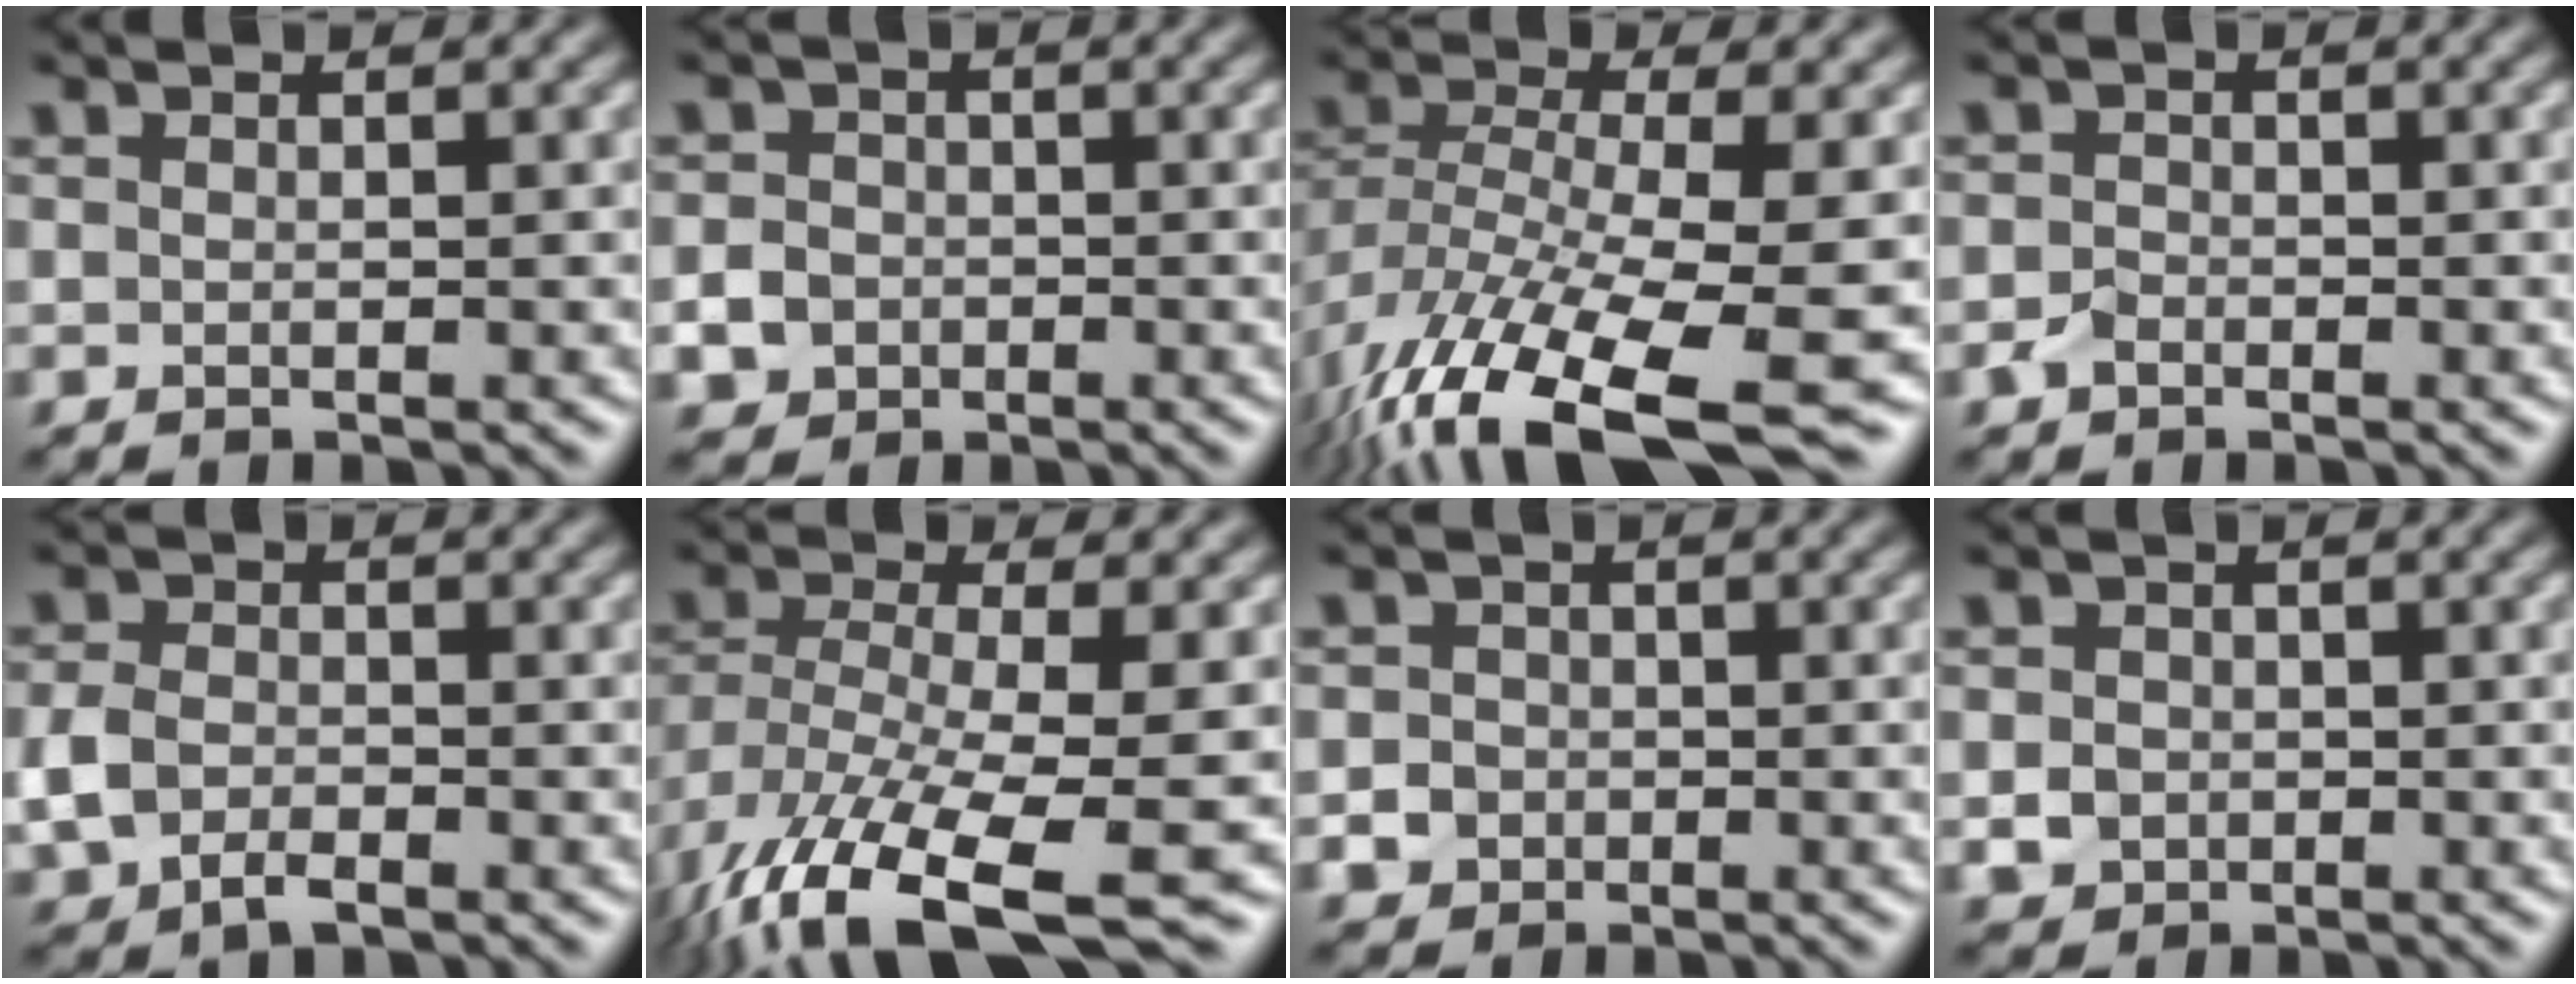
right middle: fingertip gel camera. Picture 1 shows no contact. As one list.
[{"total": 4.7, "force": [-2.1, 3.9, 1.4], "torque": [-0.013, -0.007, -0.051]}, {"total": 13.8, "force": [-7.3, 4.7, 10.7], "torque": [-0.232, -0.030, -0.113]}, {"total": 1.2, "force": [-0.7, 0.9, 0.5], "torque": [-0.005, 0.002, -0.016]}, {"total": 3.7, "force": [-1.3, 2.6, 2.2], "torque": [-0.051, -0.004, -0.030]}, {"total": 12.9, "force": [-6.7, 4.3, 10.1], "torque": [-0.216, -0.035, -0.107]}, {"total": 2.6, "force": [-1.0, 2.3, 0.6], "torque": [0.004, 0.001, -0.020]}, {"total": 1.9, "force": [-0.4, 1.7, 0.7], "torque": [-0.006, -0.003, -0.010]}]